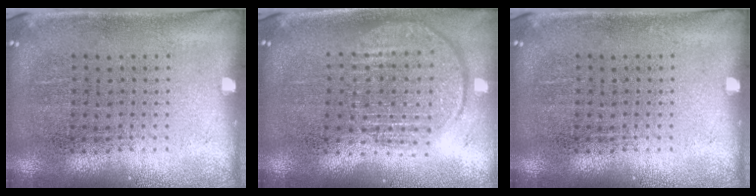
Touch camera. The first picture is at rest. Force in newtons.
{"total": 1.9, "press": 1.7, "slide": 1.0}
{"total": 0.0}